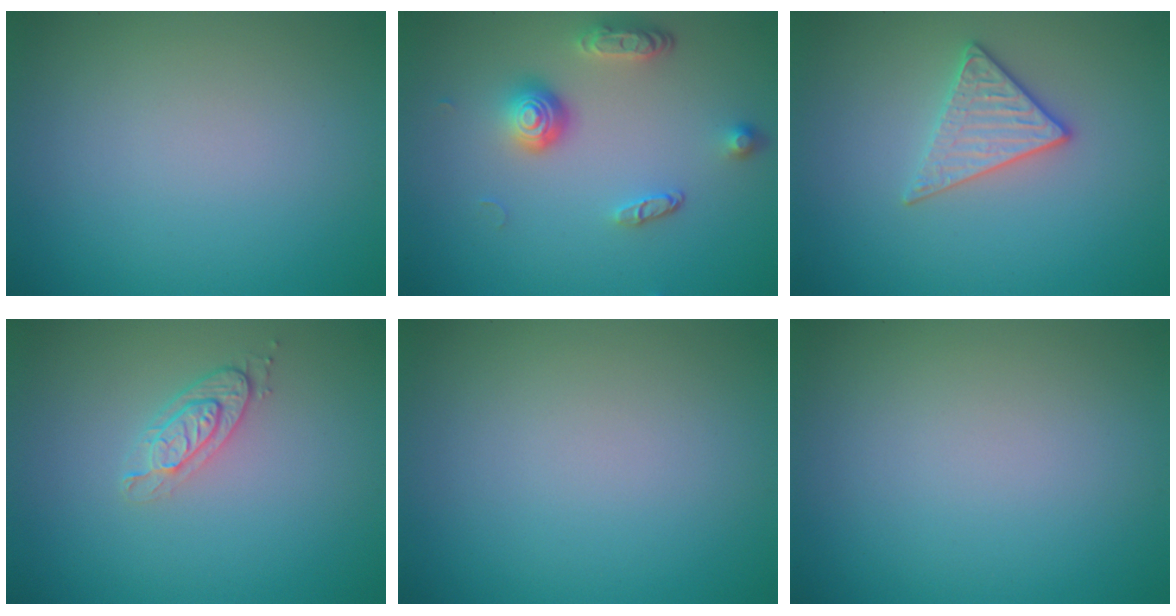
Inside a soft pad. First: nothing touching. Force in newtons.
{"total": 3.9, "press": 2.9, "slide": 2.7}
{"total": 2.7, "press": 2.6, "slide": 1.0}
{"total": 2.1, "press": 1.8, "slide": 1.1}
{"total": 0.0}
{"total": 0.0}